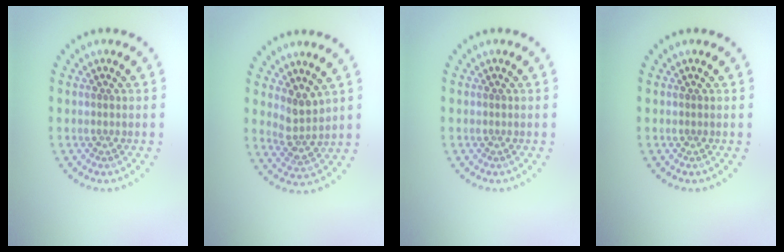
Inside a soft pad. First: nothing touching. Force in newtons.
{"total": 2.5, "press": 2.0, "slide": 1.5}
{"total": 0.0}
{"total": 0.0}